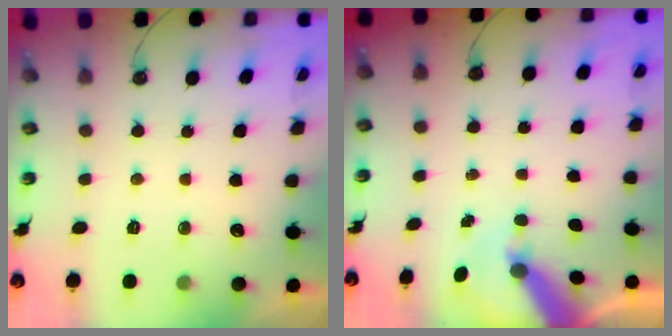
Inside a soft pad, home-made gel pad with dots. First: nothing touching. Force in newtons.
{"total": 8.1, "press": 8.1, "slide": 0.8}